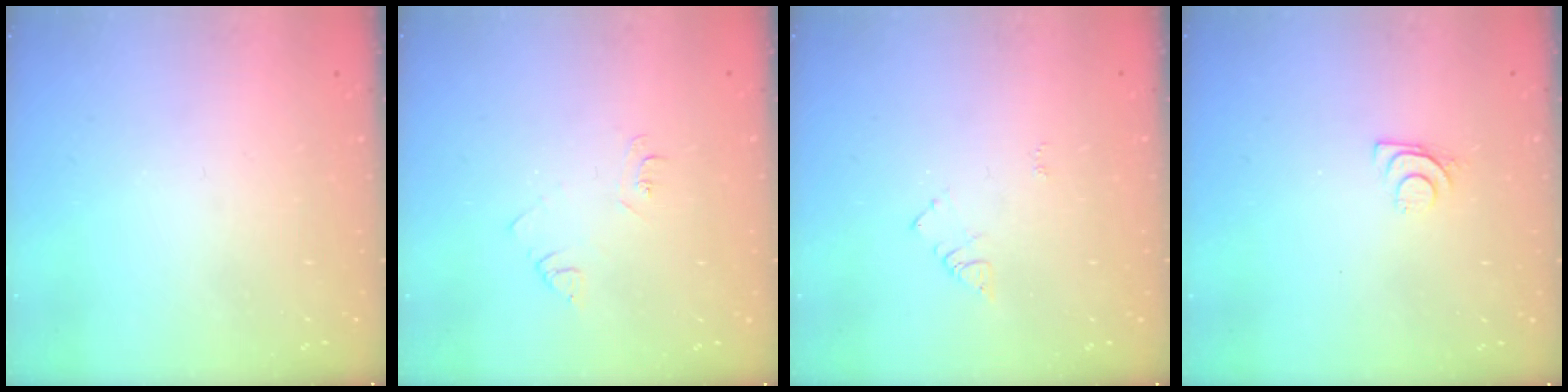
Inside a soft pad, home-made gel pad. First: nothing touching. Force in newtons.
{"total": 4.2, "press": 4.1, "slide": 0.6}
{"total": 5.4, "press": 5.4, "slide": 0.5}
{"total": 6.5, "press": 6.5, "slide": 0.7}